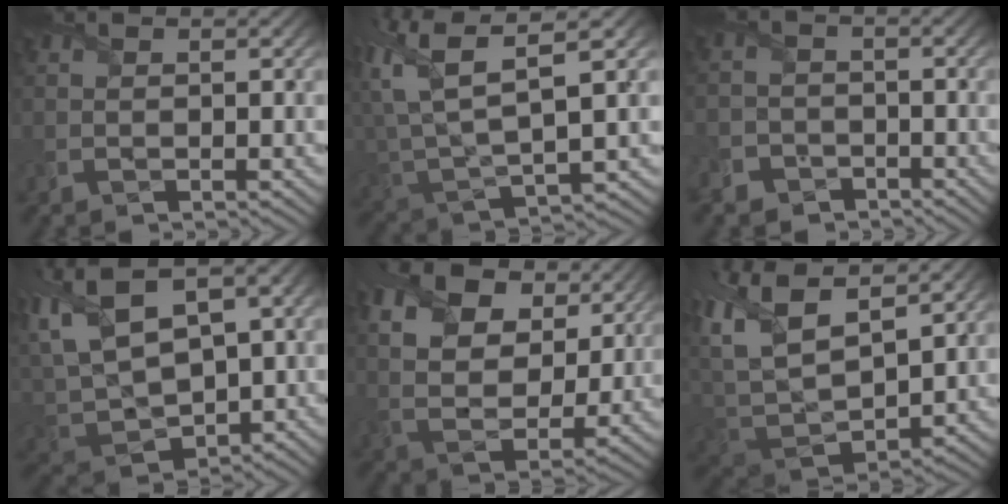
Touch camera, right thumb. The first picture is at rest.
{"total": 13.1, "force": [5.3, 5.5, 10.7], "torque": [-0.253, 0.004, 0.099]}
{"total": 5.6, "force": [-3.9, 4.0, 0.5], "torque": [-0.020, -0.013, -0.086]}
{"total": 15.2, "force": [2.2, 9.9, 11.3], "torque": [-0.268, -0.003, 0.071]}
{"total": 15.7, "force": [8.0, 9.3, 9.8], "torque": [-0.222, 0.026, 0.131]}
{"total": 15.2, "force": [5.4, 7.4, 12.1], "torque": [-0.275, 0.001, 0.112]}